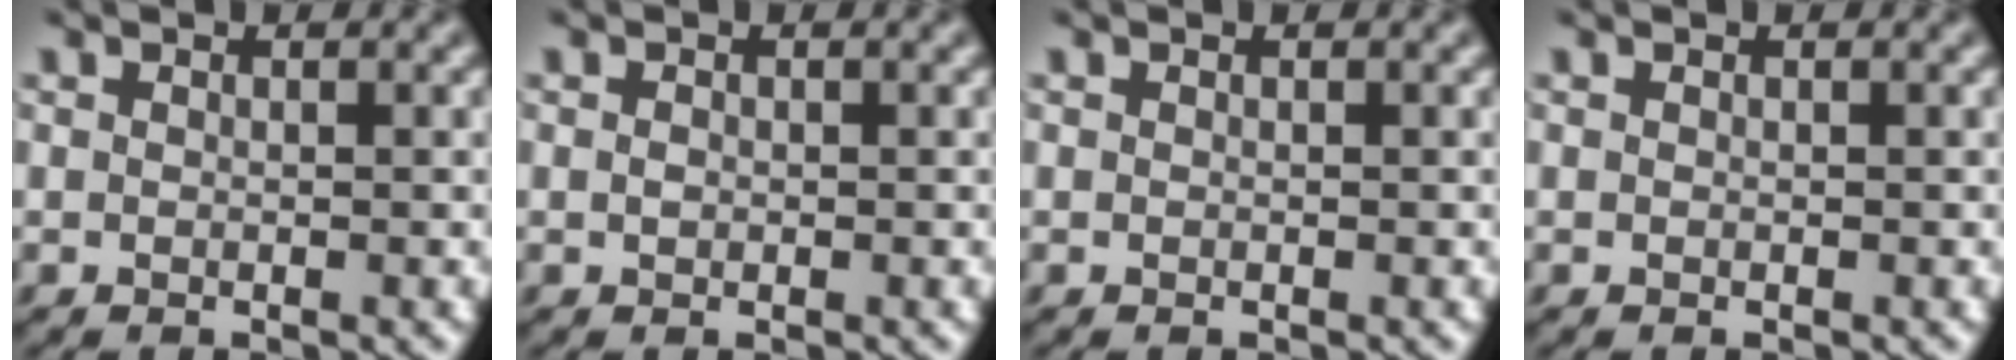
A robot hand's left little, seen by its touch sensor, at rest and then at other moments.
{"total": 0.6, "force": [-0.2, 0.4, 0.3], "torque": [-0.008, -0.001, -0.006]}
{"total": 0.0}
{"total": 0.0}